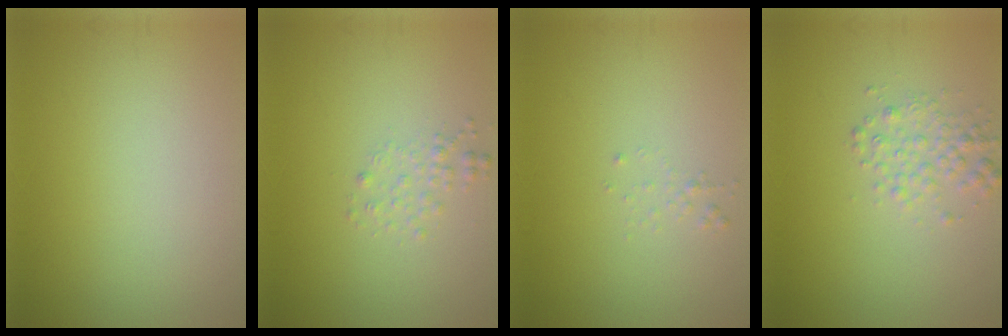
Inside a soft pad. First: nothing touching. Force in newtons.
{"total": 1.3, "press": 1.3, "slide": 0.1}
{"total": 0.6, "press": 0.6, "slide": 0.1}
{"total": 2.2, "press": 2.2, "slide": 0.0}